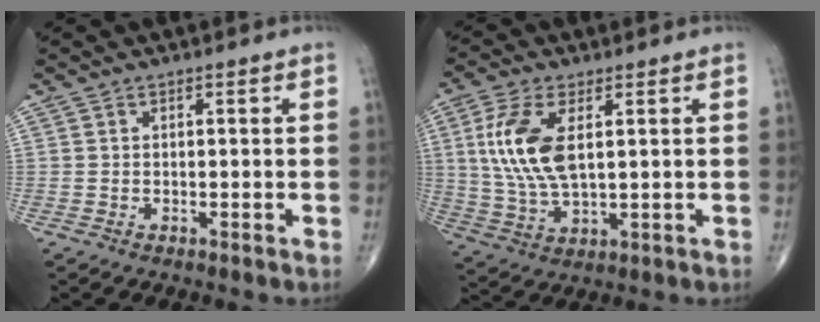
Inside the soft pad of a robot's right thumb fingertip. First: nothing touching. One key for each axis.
{"total": 11.9, "fx": 2.7, "fy": 5.7, "fz": 10.2, "tx": -0.222, "ty": -0.007, "tz": 0.058}